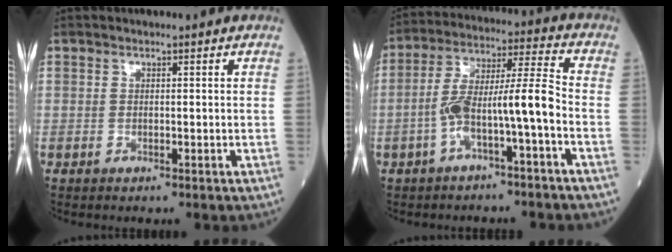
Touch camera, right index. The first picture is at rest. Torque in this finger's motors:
{"motor_torque": [1.69, -0.41, 0.72, 0.20]}